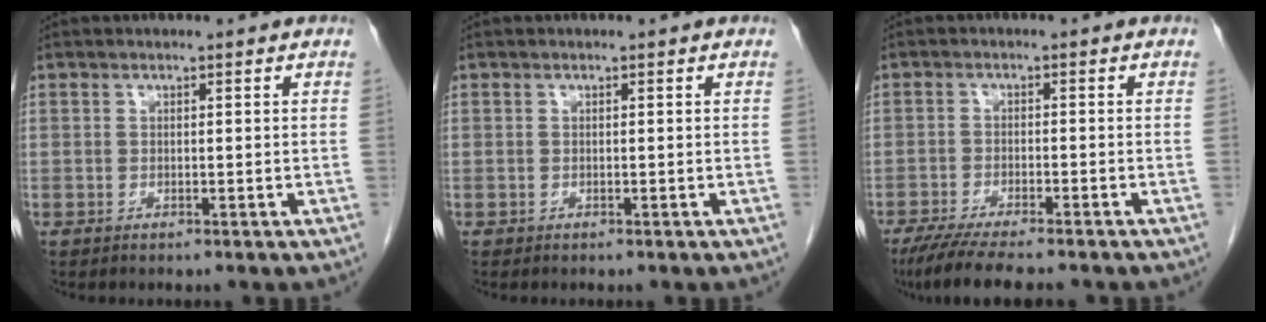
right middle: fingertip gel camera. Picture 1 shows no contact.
{"total": 0.0}
{"total": 9.8, "force": [-8.1, 1.1, 5.4], "torque": [-0.084, -0.022, -0.126]}